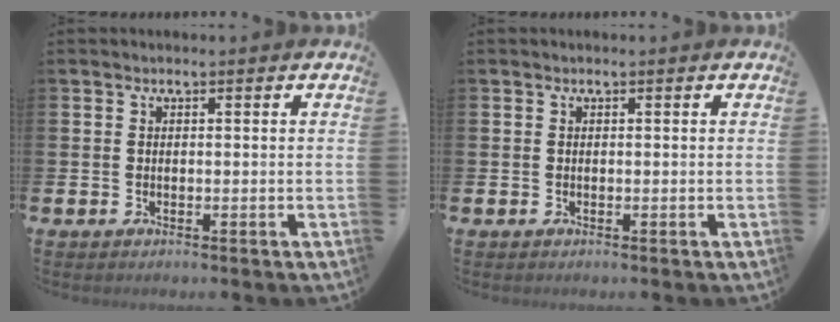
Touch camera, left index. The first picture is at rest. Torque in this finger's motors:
{"motor_torque": [0.00, 0.00, 0.00, 0.00]}